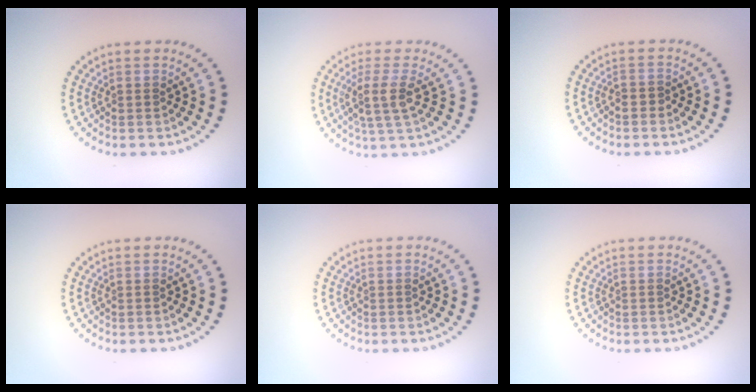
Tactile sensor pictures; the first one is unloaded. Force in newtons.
{"total": 3.0, "press": 2.4, "slide": 1.8}
{"total": 0.6, "press": 0.5, "slide": 0.4}
{"total": 0.0}
{"total": 0.0}
{"total": 0.0}